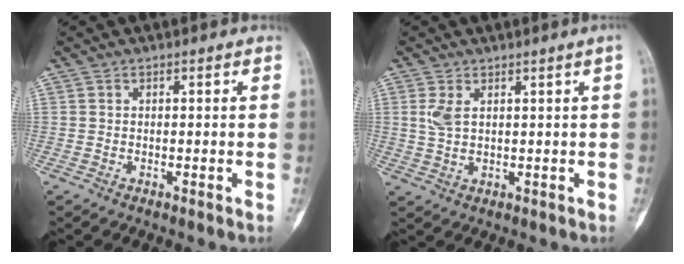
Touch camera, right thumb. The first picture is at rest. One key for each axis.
{"total": 4.2, "fx": 1.5, "fy": 0.7, "fz": 3.8, "tx": -0.080, "ty": -0.009, "tz": 0.038}